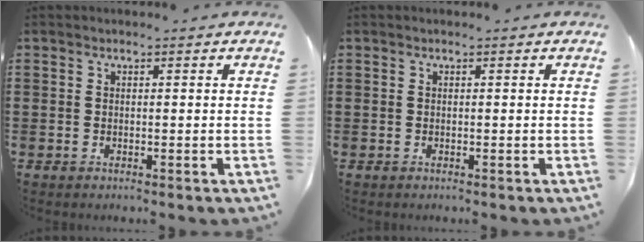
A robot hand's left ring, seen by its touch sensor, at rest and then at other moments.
{"total": 0.0}